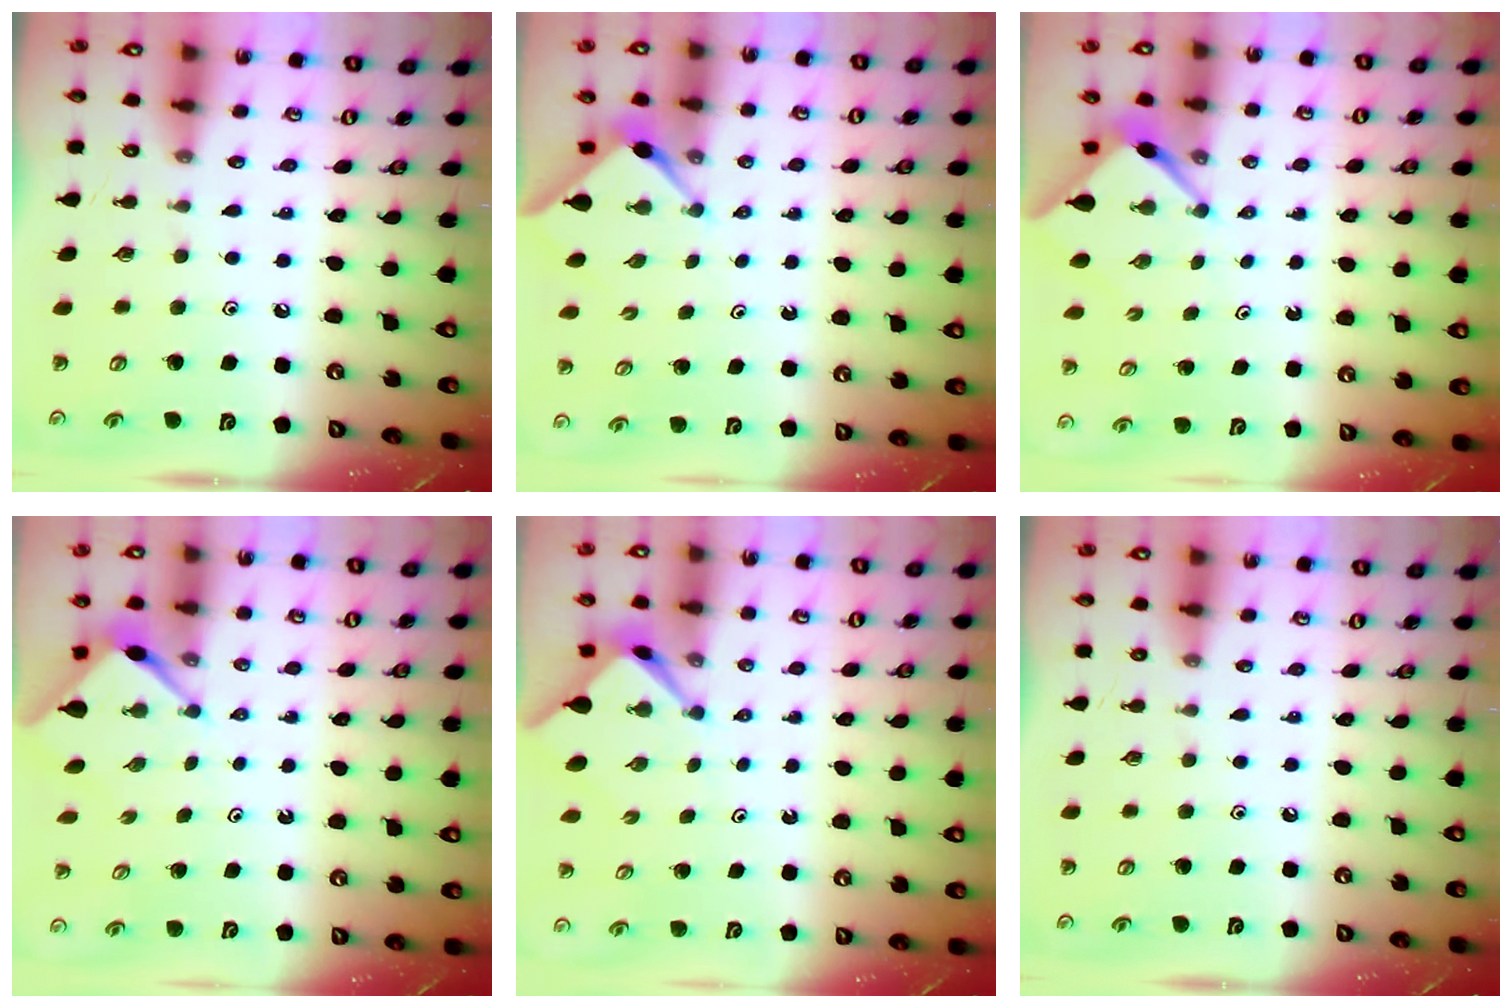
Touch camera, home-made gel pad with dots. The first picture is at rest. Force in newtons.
{"total": 3.0, "press": 2.9, "slide": 0.4}
{"total": 2.7, "press": 2.7, "slide": 0.3}
{"total": 3.2, "press": 3.2, "slide": 0.4}
{"total": 3.0, "press": 3.0, "slide": 0.3}
{"total": 0.0}